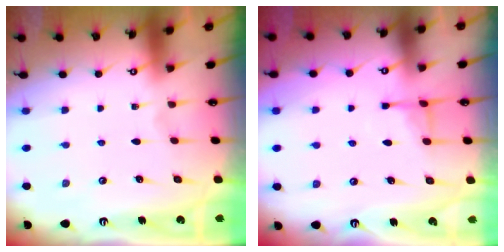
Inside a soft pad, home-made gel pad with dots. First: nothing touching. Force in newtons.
{"total": 4.9, "press": 4.8, "slide": 0.9}